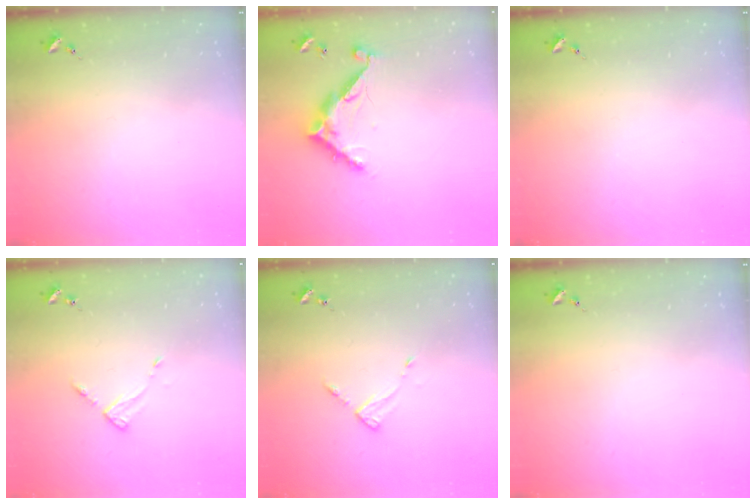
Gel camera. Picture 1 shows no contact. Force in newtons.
{"total": 10.2, "press": 10.2, "slide": 0.8}
{"total": 0.0}
{"total": 4.1, "press": 4.1, "slide": 0.4}
{"total": 4.1, "press": 4.1, "slide": 0.4}
{"total": 0.0}